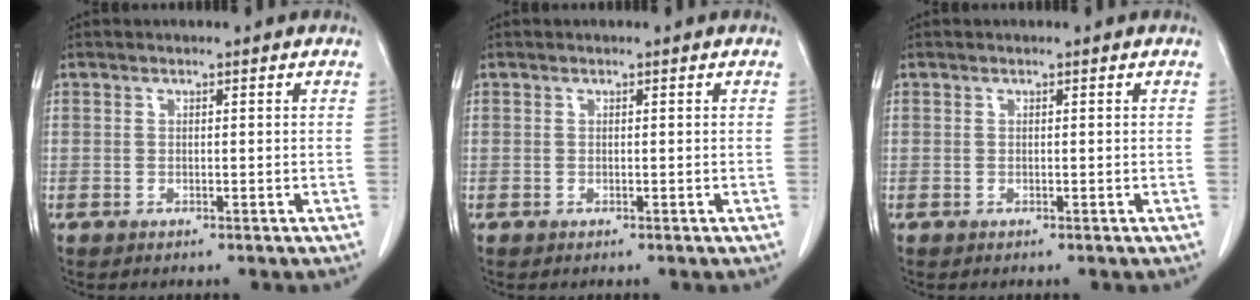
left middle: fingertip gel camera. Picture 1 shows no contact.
{"total": 0.0}
{"total": 0.0}